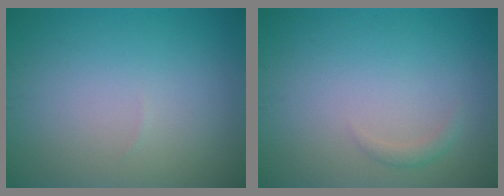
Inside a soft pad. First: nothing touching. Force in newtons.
{"total": 0.9, "press": 0.9, "slide": 0.1}